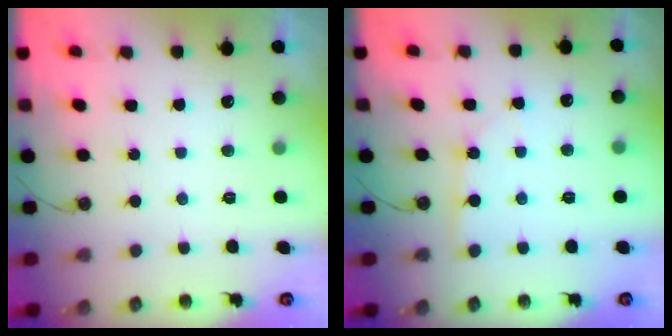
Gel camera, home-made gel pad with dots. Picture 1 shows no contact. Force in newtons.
{"total": 2.6, "press": 2.6, "slide": 0.2}